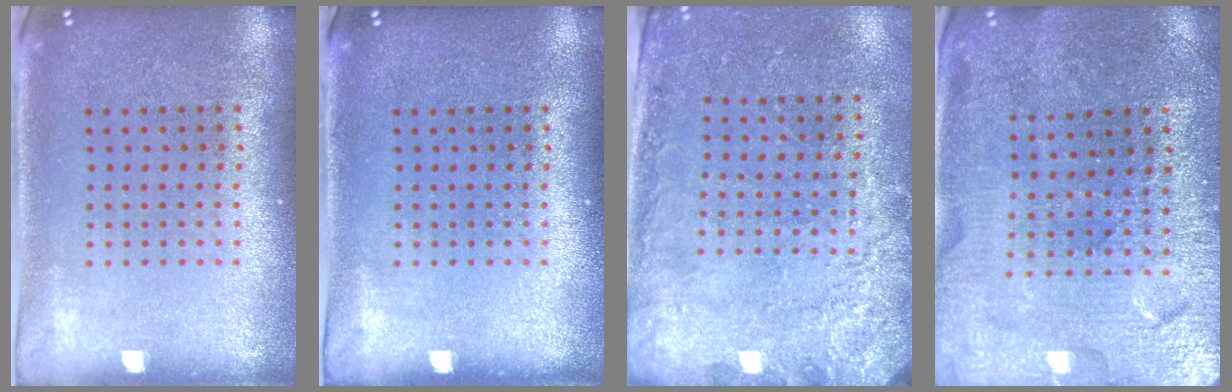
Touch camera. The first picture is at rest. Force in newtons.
{"total": 0.0}
{"total": 2.6, "press": 2.3, "slide": 1.2}
{"total": 3.1, "press": 3.1, "slide": 0.0}